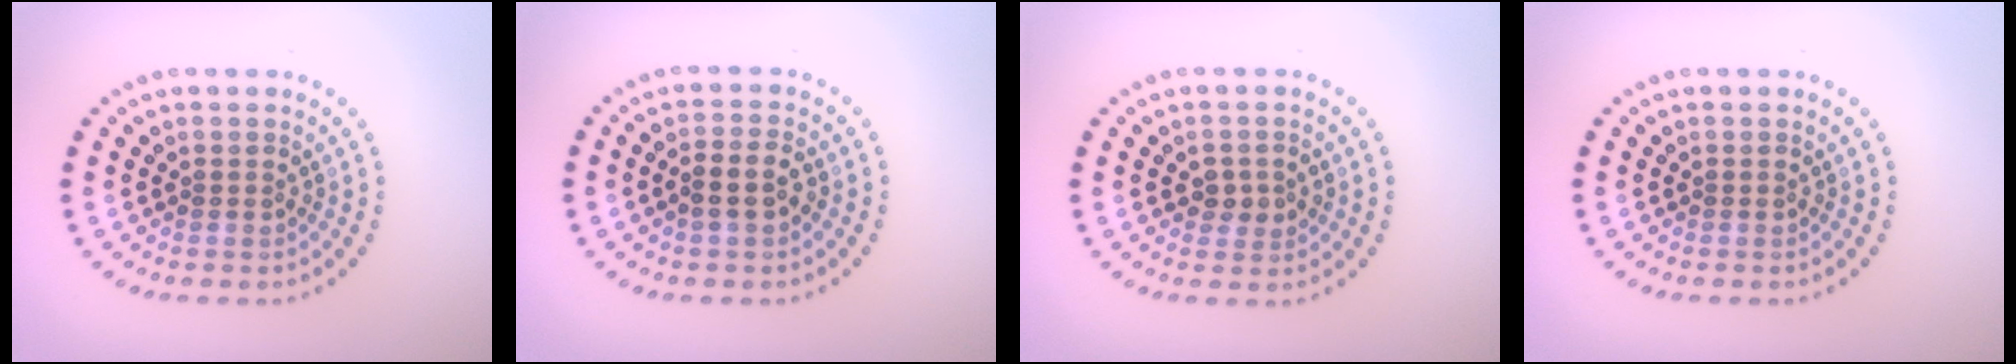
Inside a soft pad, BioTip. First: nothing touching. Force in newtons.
{"total": 2.3, "press": 2.1, "slide": 0.8}
{"total": 1.8, "press": 1.7, "slide": 0.2}
{"total": 0.0}